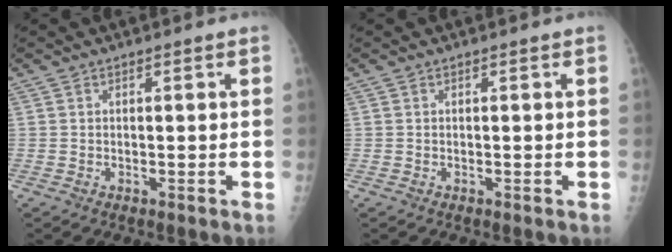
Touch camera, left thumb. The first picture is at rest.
{"total": 0.0}